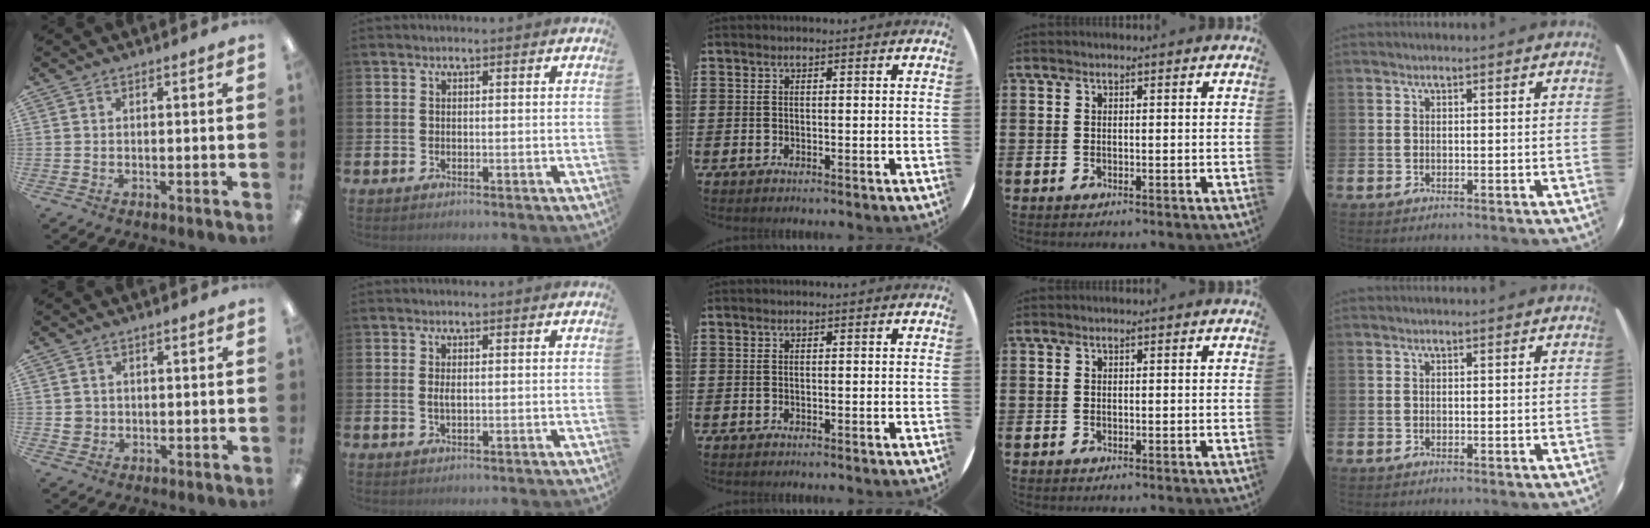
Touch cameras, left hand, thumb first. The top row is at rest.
{"thumb": {"total": 2.4, "force": [0.2, 2.4, 0.6], "torque": [-0.005, 0.000, 0.001]}, "index": {"total": 1.2, "force": [0.2, 0.4, 1.1], "torque": [-0.019, 0.001, 0.001]}}